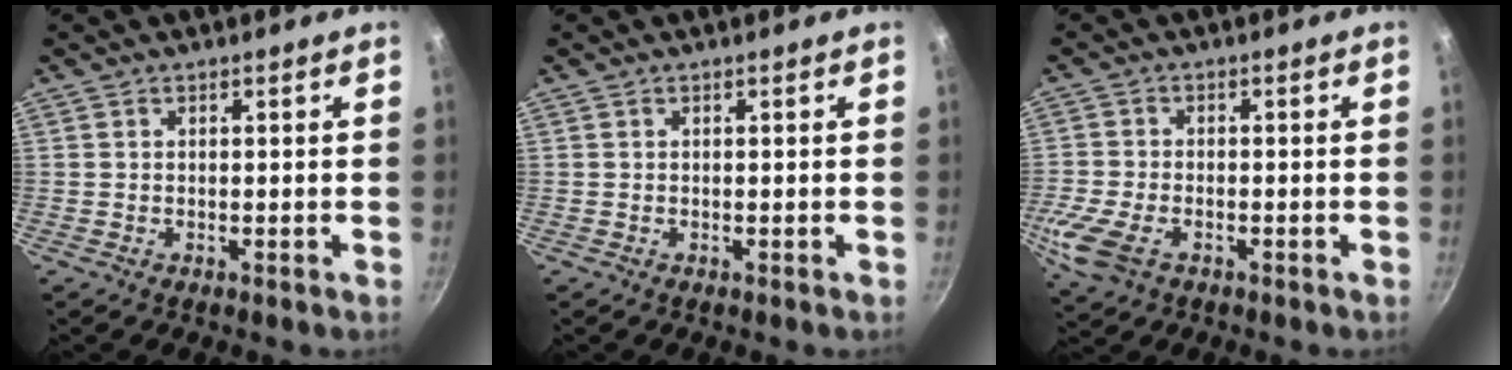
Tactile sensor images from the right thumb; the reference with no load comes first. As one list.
[{"total": 0.0}, {"total": 8.2, "force": [-3.4, 4.8, 5.8], "torque": [-0.140, -0.002, -0.071]}]